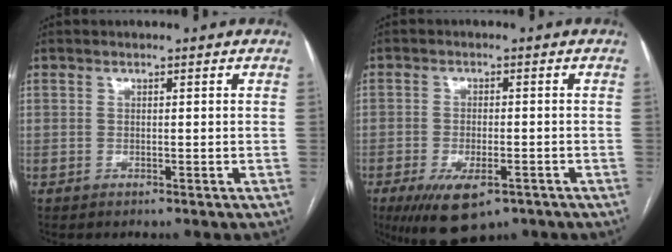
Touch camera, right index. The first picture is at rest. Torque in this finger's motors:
{"motor_torque": [1.30, -0.84, 0.37, 0.10]}